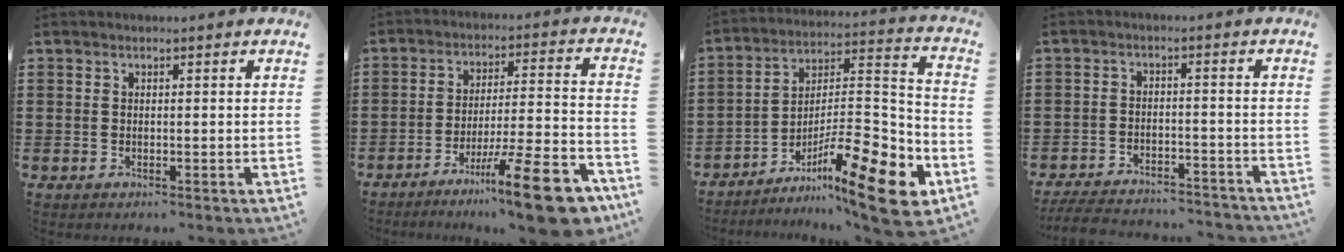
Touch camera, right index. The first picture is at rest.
{"total": 15.0, "force": [-10.1, 1.5, 11.0], "torque": [-0.154, 0.040, -0.167]}
{"total": 17.1, "force": [-10.4, 3.7, 13.0], "torque": [-0.188, 0.035, -0.173]}
{"total": 4.9, "force": [-4.7, 0.4, 1.1], "torque": [-0.029, -0.001, -0.096]}